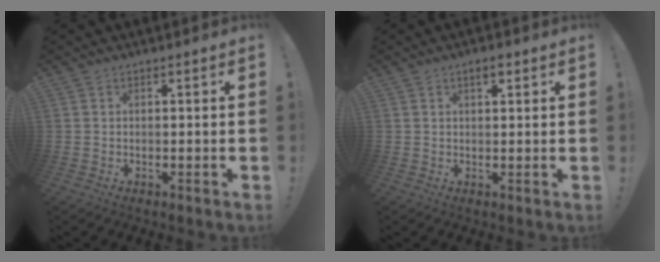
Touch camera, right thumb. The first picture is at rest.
{"total": 2.5, "force": [1.5, 0.9, 1.8], "torque": [-0.022, -0.004, 0.023]}